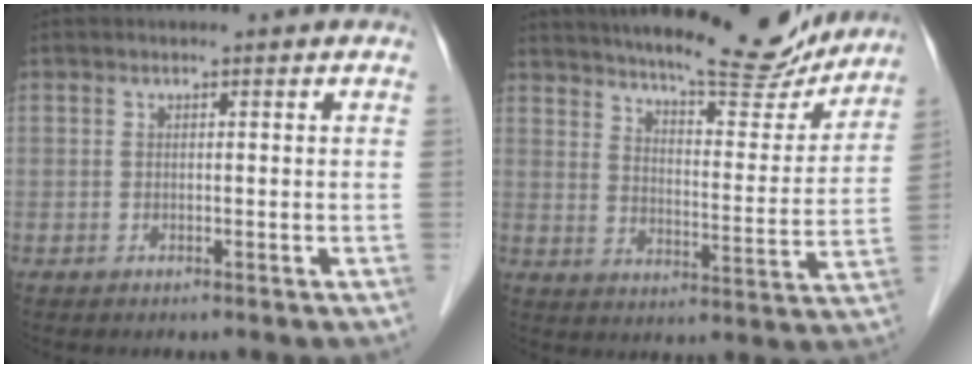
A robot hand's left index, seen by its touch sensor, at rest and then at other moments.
{"total": 20.2, "force": [18.1, 3.5, 8.2], "torque": [-0.119, -0.018, 0.240]}